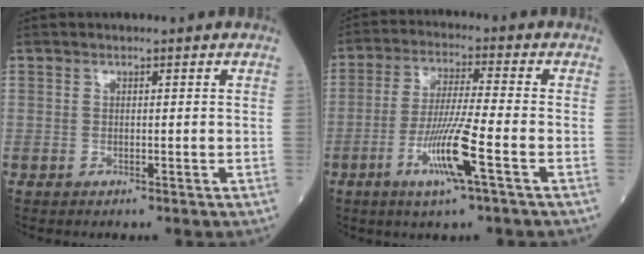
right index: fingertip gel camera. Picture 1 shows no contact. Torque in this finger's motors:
{"motor_torque": [1.52, -0.33, 0.79, 0.21]}